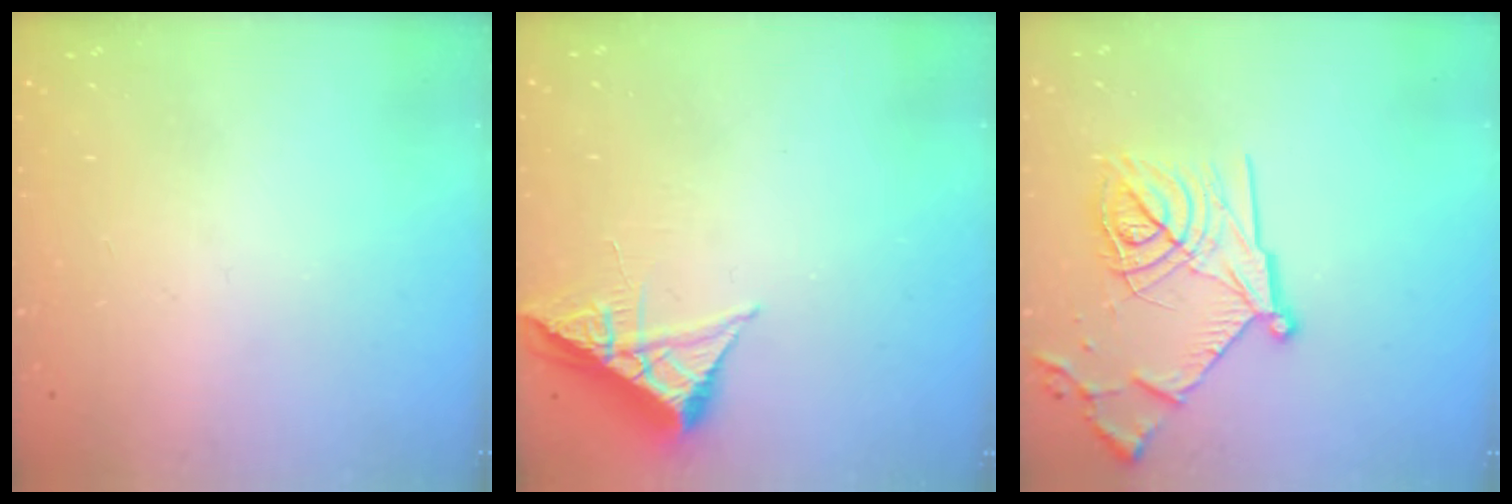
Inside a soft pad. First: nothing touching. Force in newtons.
{"total": 6.5, "press": 6.5, "slide": 0.7}
{"total": 19.8, "press": 19.7, "slide": 1.2}